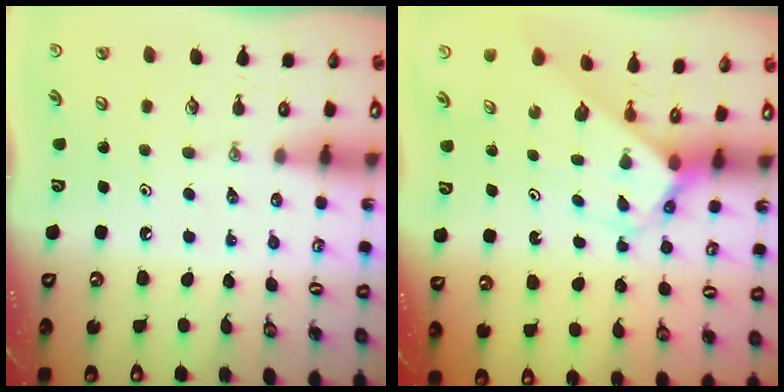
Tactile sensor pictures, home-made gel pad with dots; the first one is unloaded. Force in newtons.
{"total": 2.9, "press": 2.9, "slide": 0.1}